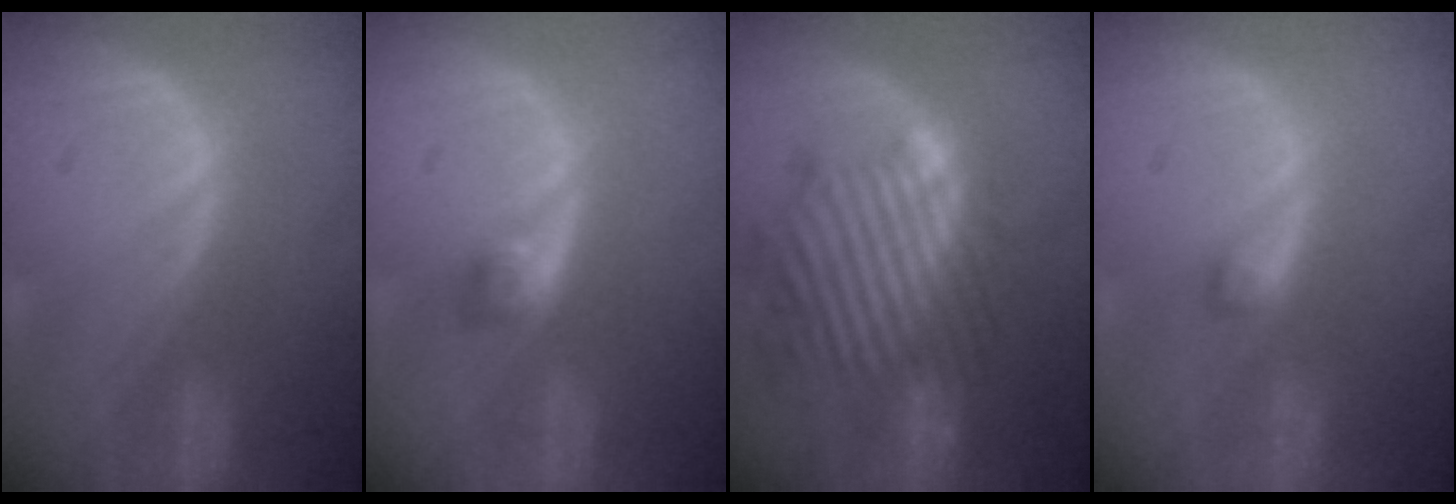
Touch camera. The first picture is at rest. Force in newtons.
{"total": 2.5, "press": 2.3, "slide": 1.0}
{"total": 12.7, "press": 11.4, "slide": 5.6}
{"total": 1.5, "press": 1.4, "slide": 0.2}